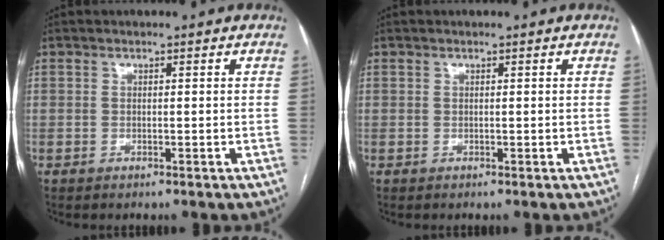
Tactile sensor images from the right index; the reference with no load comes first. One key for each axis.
{"total": 0.0}